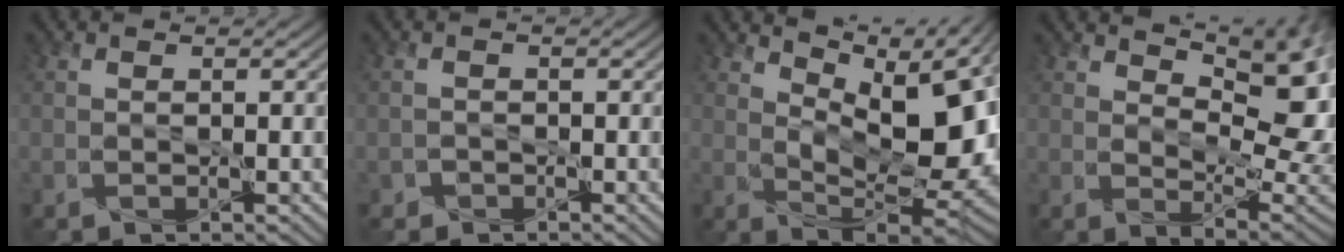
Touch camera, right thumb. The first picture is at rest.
{"total": 1.1, "force": [-0.8, 0.8, -0.1], "torque": [0.008, 0.000, -0.018]}
{"total": 13.0, "force": [5.1, 5.7, 10.5], "torque": [-0.173, 0.001, 0.091]}
{"total": 14.1, "force": [6.6, 6.3, 10.8], "torque": [-0.162, 0.006, 0.099]}